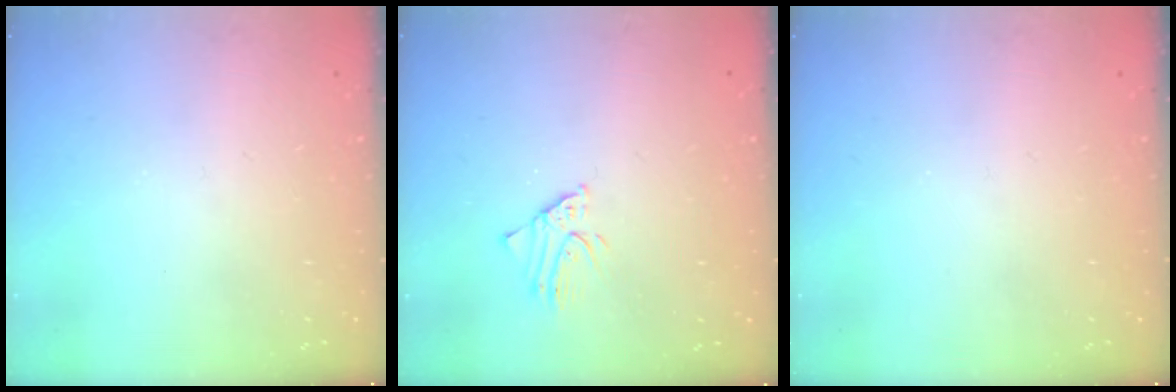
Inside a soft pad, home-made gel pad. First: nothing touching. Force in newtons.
{"total": 2.2, "press": 2.2, "slide": 0.2}
{"total": 0.0}